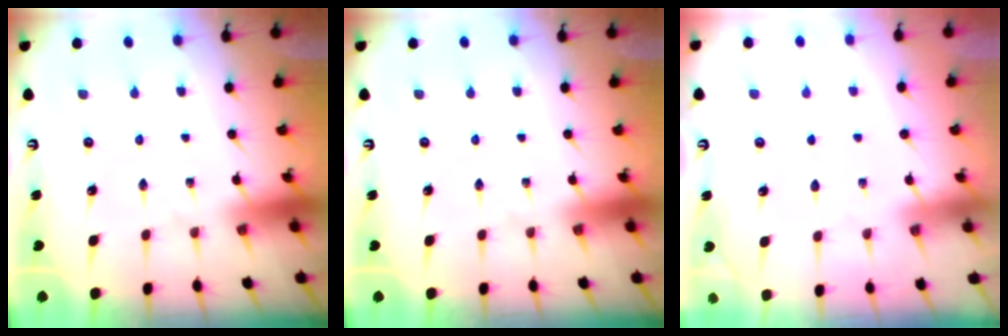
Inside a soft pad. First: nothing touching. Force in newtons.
{"total": 0.0}
{"total": 2.9, "press": 2.8, "slide": 0.4}